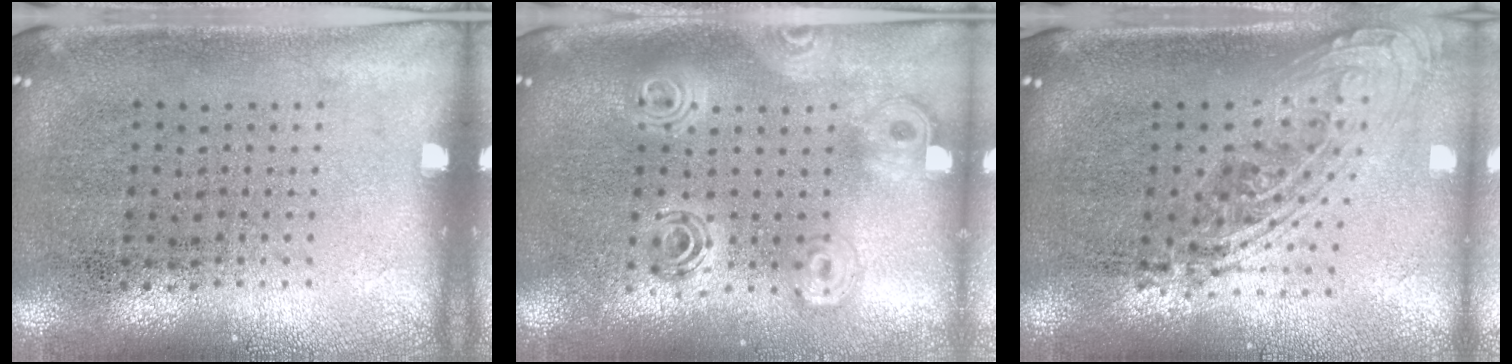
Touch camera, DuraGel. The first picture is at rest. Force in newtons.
{"total": 2.0, "press": 1.7, "slide": 1.1}
{"total": 2.1, "press": 1.6, "slide": 1.4}